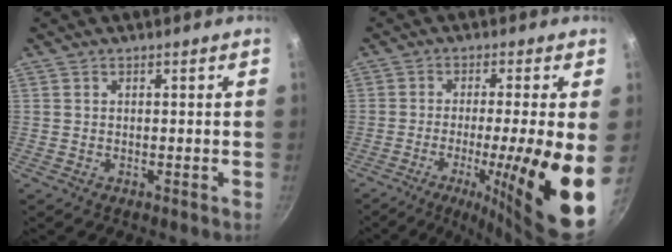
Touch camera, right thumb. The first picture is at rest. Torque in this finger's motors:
{"motor_torque": [0.56, 2.74, 0.53, 0.25, 0.23]}